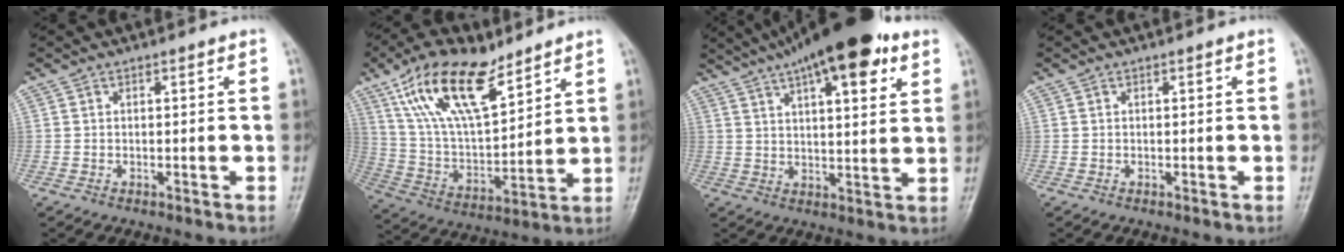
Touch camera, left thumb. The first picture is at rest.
{"total": 19.0, "force": [11.6, 8.1, 12.7], "torque": [-0.207, -0.042, 0.226]}
{"total": 19.0, "force": [11.2, 6.1, 14.1], "torque": [-0.205, -0.006, 0.170]}
{"total": 0.0}